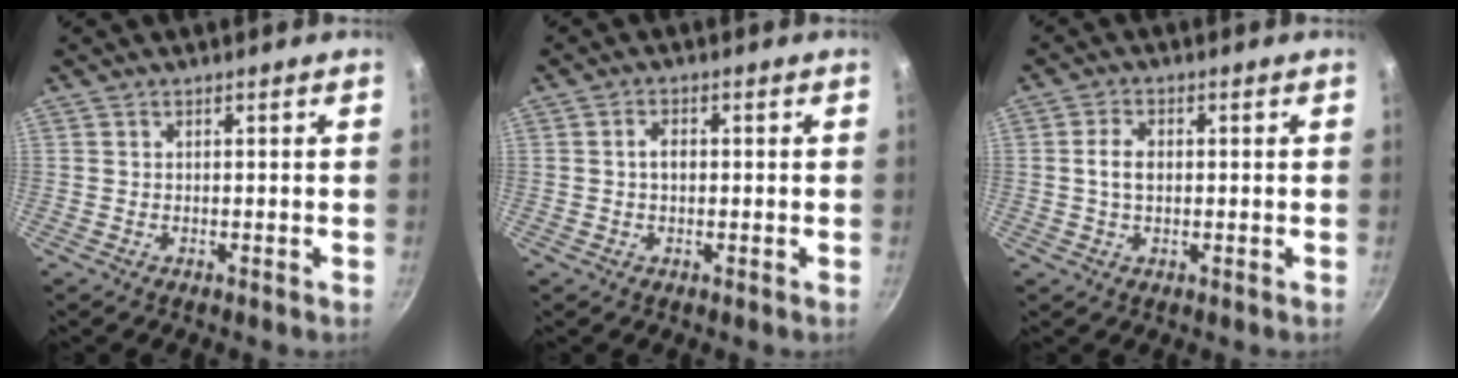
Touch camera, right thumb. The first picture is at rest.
{"total": 2.4, "force": [0.1, 1.5, 1.8], "torque": [-0.025, 0.008, 0.000]}
{"total": 3.9, "force": [0.2, 2.5, 2.9], "torque": [-0.050, 0.008, 0.000]}